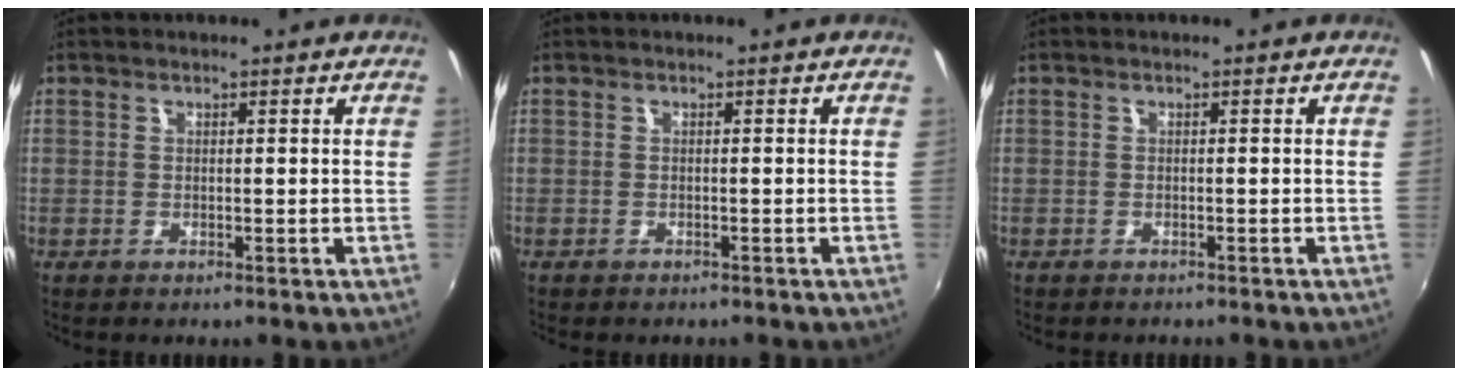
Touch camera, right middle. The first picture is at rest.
{"total": 1.1, "force": [-0.9, 0.4, 0.2], "torque": [-0.010, -0.003, -0.012]}
{"total": 1.3, "force": [-1.2, 0.4, 0.3], "torque": [-0.011, -0.006, -0.015]}